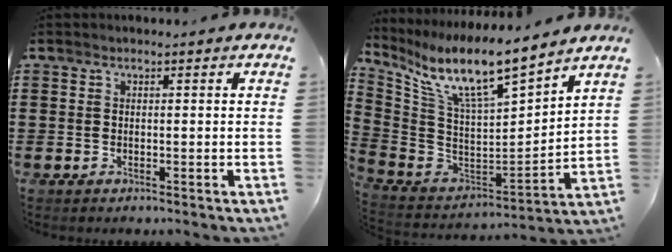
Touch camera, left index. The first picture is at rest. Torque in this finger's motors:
{"motor_torque": [2.14, 0.00, 0.60, 0.21]}